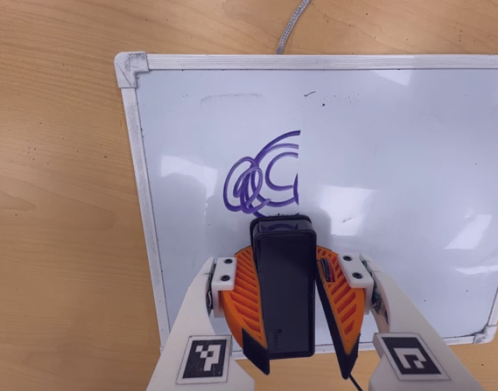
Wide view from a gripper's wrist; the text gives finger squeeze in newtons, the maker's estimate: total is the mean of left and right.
{"total": 11.9, "left": 11.3, "right": 12.5}